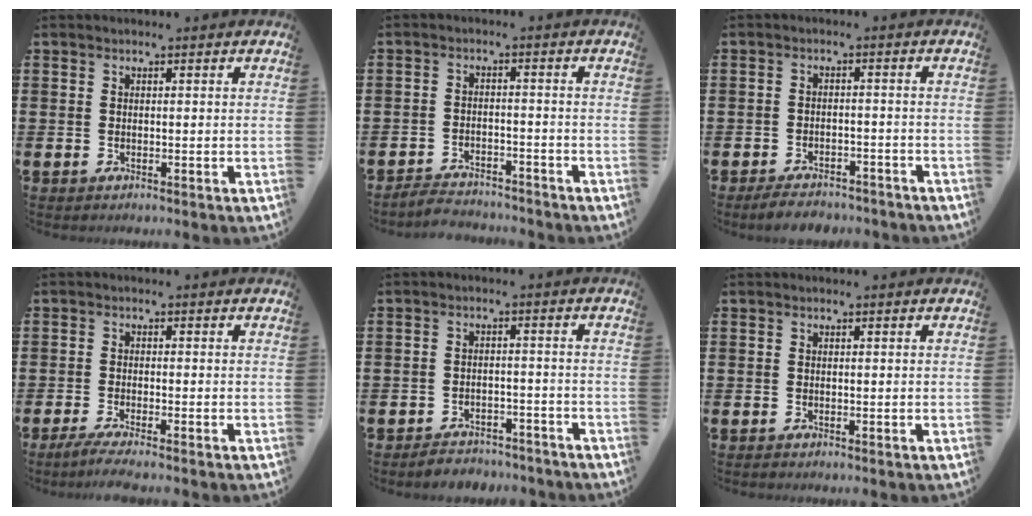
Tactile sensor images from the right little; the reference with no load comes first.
{"total": 2.9, "force": [-2.9, 0.3, 0.0], "torque": [-0.005, 0.004, -0.063]}
{"total": 2.9, "force": [-2.8, 0.4, 0.5], "torque": [-0.011, 0.008, -0.058]}
{"total": 2.2, "force": [-1.5, 0.0, 1.6], "torque": [-0.024, -0.001, -0.027]}
{"total": 2.8, "force": [-2.8, 0.4, -0.1], "torque": [-0.006, 0.004, -0.061]}
{"total": 0.0}